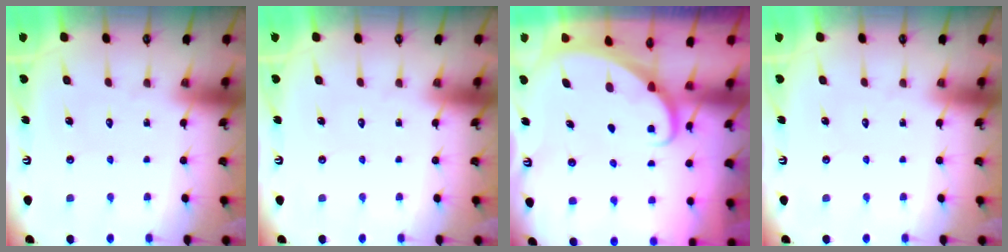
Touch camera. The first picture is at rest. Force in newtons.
{"total": 0.0}
{"total": 1.7, "press": 1.7, "slide": 0.1}
{"total": 0.0}